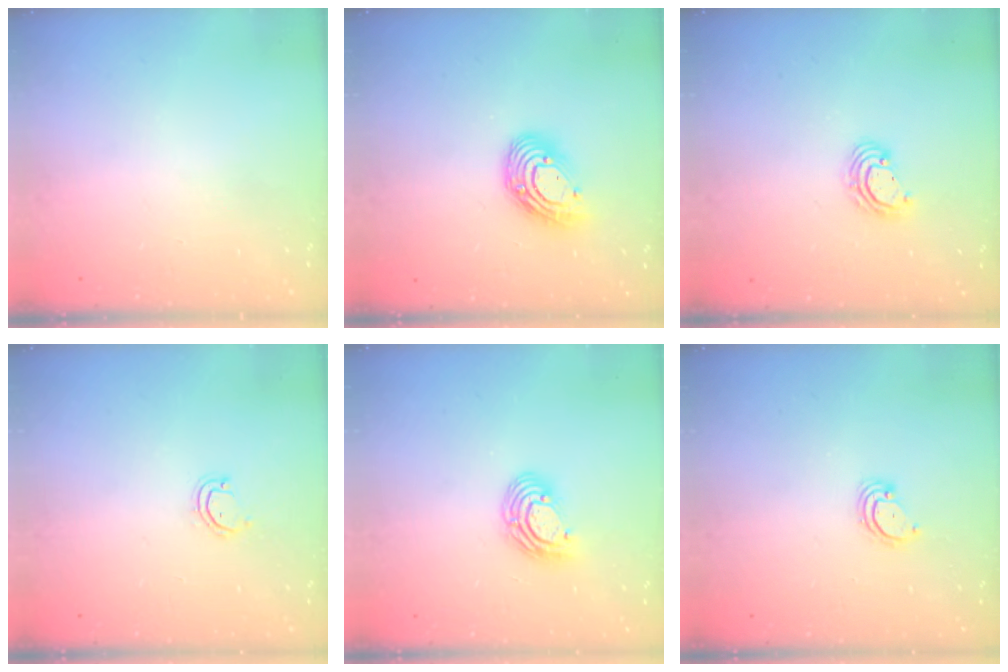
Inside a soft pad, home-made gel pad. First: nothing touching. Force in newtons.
{"total": 11.6, "press": 11.5, "slide": 1.1}
{"total": 4.6, "press": 4.6, "slide": 0.2}
{"total": 3.4, "press": 3.4, "slide": 0.2}
{"total": 7.9, "press": 7.8, "slide": 1.2}
{"total": 2.8, "press": 2.8, "slide": 0.2}